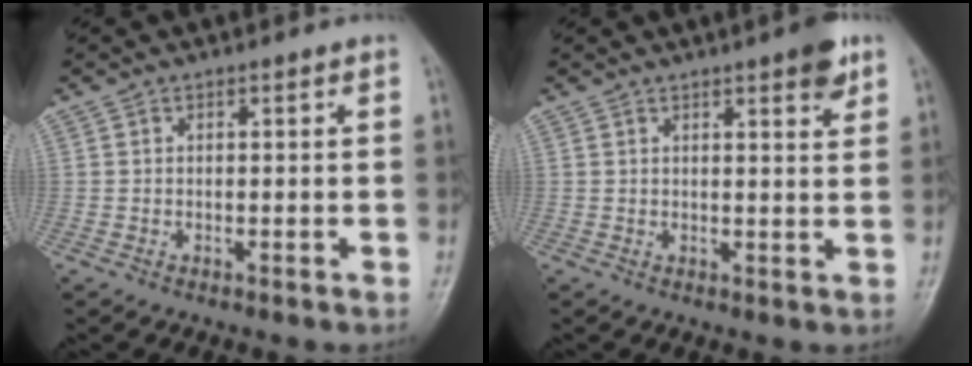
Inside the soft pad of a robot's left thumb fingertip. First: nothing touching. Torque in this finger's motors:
{"motor_torque": [0.77, 0.46, 0.44, -0.54, 0.00]}